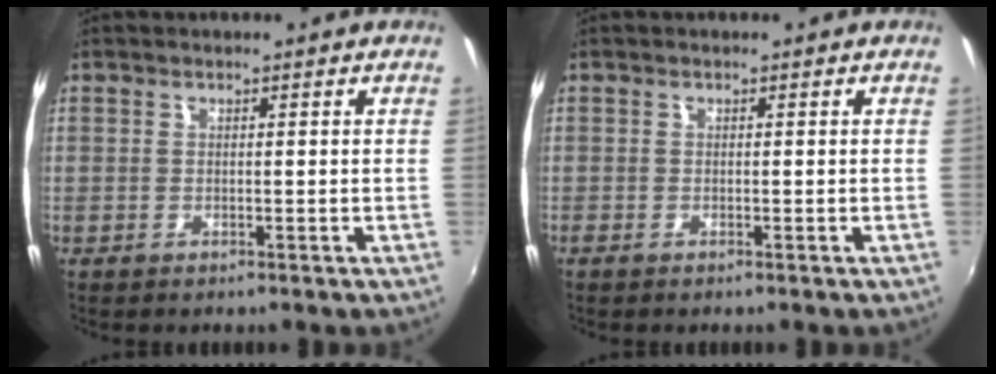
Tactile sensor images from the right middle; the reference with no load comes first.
{"total": 0.0}